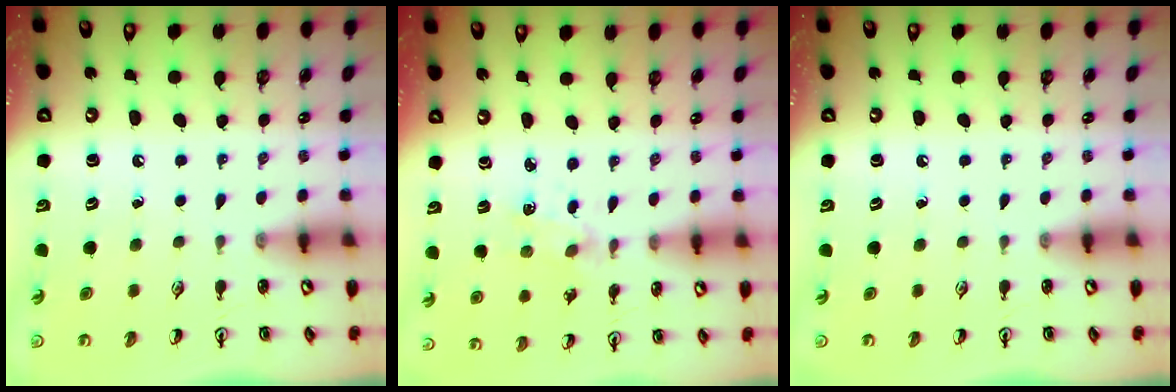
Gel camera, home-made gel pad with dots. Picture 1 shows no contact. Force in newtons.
{"total": 2.0, "press": 2.0, "slide": 0.4}
{"total": 0.0}